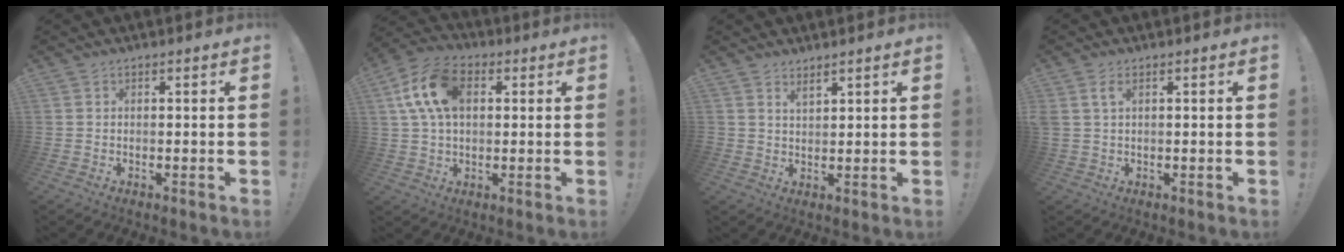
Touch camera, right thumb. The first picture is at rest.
{"total": 14.7, "force": [3.6, 9.4, 10.8], "torque": [-0.195, 0.007, 0.069]}
{"total": 2.6, "force": [2.3, 0.9, 0.7], "torque": [-0.003, -0.017, 0.041]}
{"total": 2.3, "force": [0.9, 0.6, 2.1], "torque": [-0.048, 0.004, 0.017]}